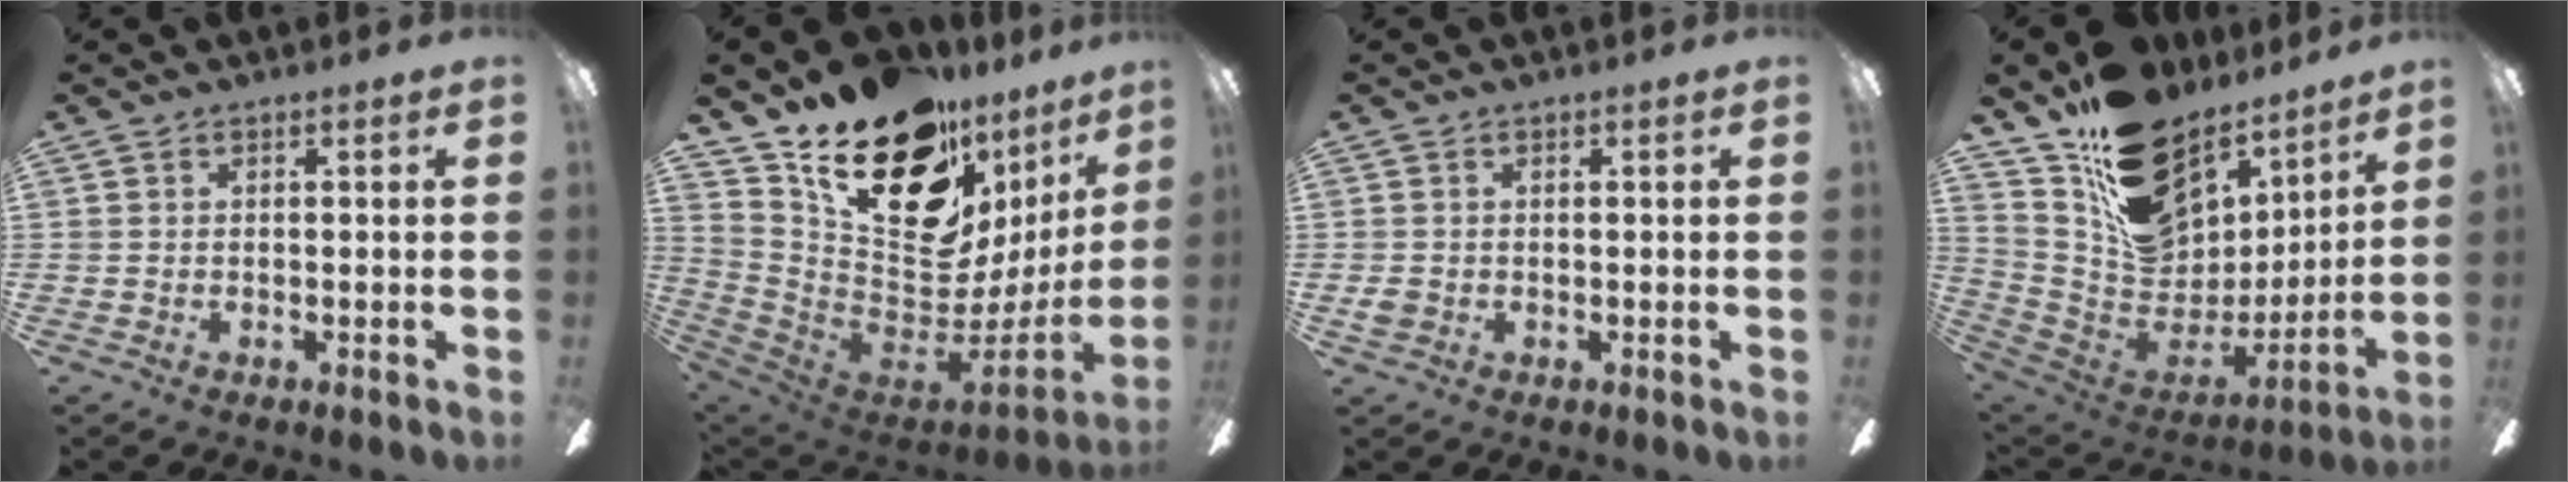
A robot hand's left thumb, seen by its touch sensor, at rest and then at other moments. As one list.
[{"total": 24.1, "force": [14.8, 13.1, 13.7], "torque": [-0.212, -0.092, 0.281]}, {"total": 1.8, "force": [0.1, 1.7, 0.6], "torque": [0.000, 0.002, 0.000]}, {"total": 19.0, "force": [12.6, 11.8, 7.9], "torque": [-0.141, -0.093, 0.243]}]